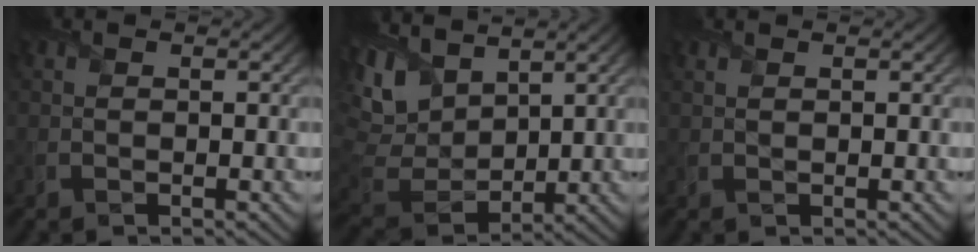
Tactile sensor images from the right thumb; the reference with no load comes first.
{"total": 11.9, "force": [6.0, 6.6, 7.9], "torque": [-0.227, 0.022, 0.118]}
{"total": 0.6, "force": [0.5, 0.0, 0.2], "torque": [-0.007, 0.003, 0.011]}